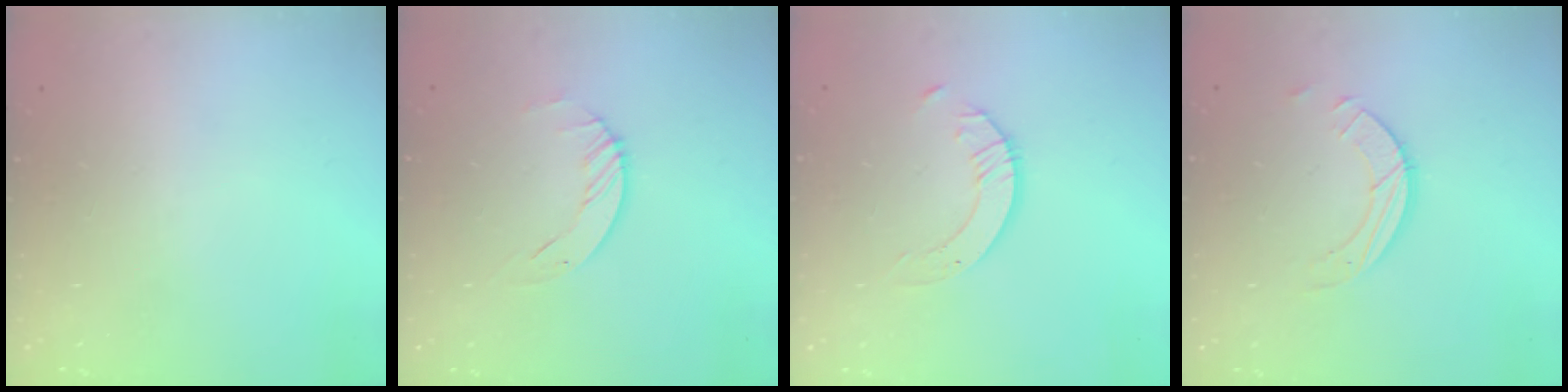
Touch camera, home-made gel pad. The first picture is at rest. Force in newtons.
{"total": 2.3, "press": 2.3, "slide": 0.3}
{"total": 2.1, "press": 2.1, "slide": 0.2}
{"total": 3.2, "press": 3.2, "slide": 0.3}